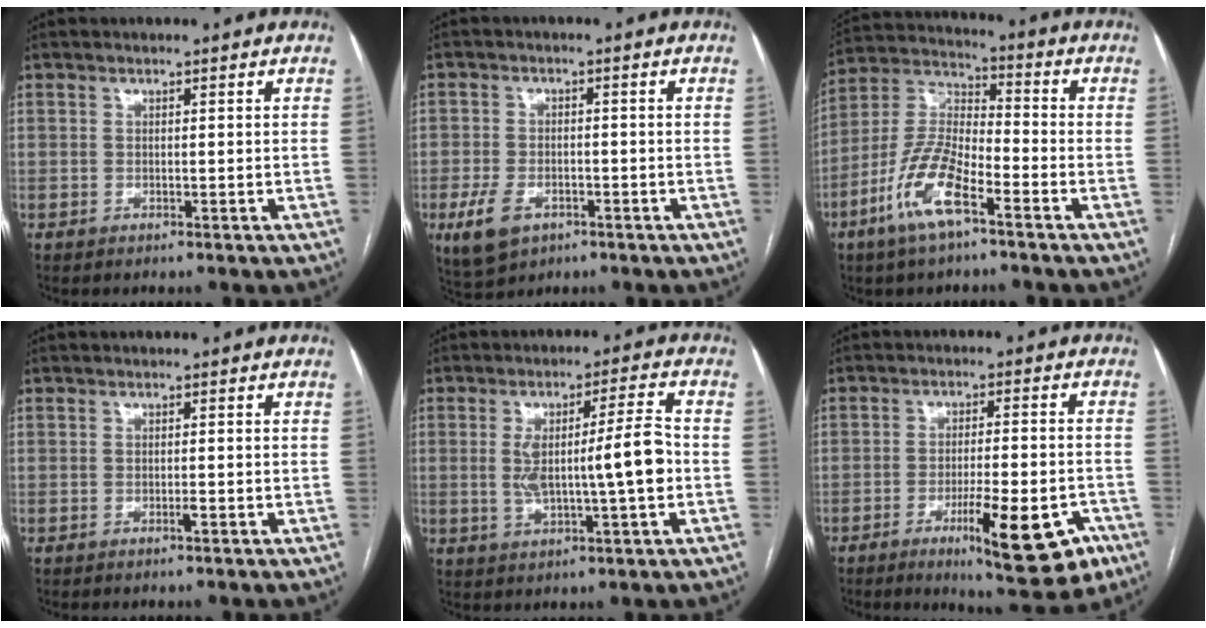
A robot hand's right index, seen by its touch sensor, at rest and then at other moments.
{"total": 6.3, "force": [-2.9, 4.1, 3.8], "torque": [-0.080, -0.001, -0.039]}
{"total": 11.6, "force": [-6.1, 3.2, 9.4], "torque": [-0.203, -0.001, -0.121]}
{"total": 0.8, "force": [-0.3, 0.0, 0.7], "torque": [-0.018, -0.001, -0.003]}
{"total": 10.1, "force": [-0.5, 0.9, 10.1], "torque": [-0.171, 0.016, -0.005]}
{"total": 13.4, "force": [-6.6, 2.7, 11.4], "torque": [-0.153, -0.008, -0.087]}